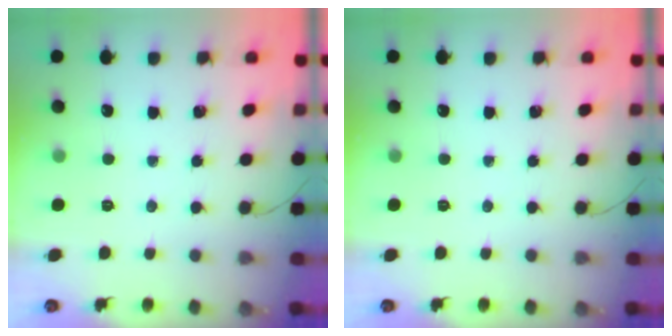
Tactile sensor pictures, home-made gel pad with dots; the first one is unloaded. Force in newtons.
{"total": 0.0}